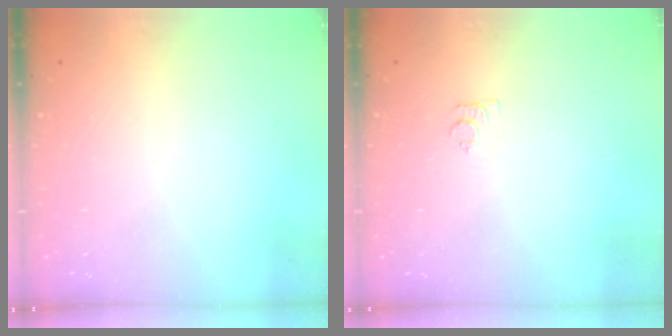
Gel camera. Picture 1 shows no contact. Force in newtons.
{"total": 3.7, "press": 3.6, "slide": 0.5}